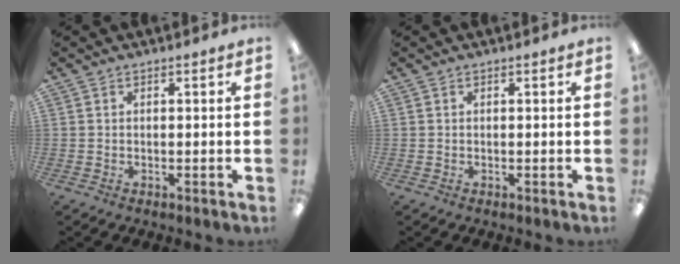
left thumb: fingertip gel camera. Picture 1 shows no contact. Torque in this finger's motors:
{"motor_torque": [-0.37, 0.38, -0.17, 0.12, 0.00]}